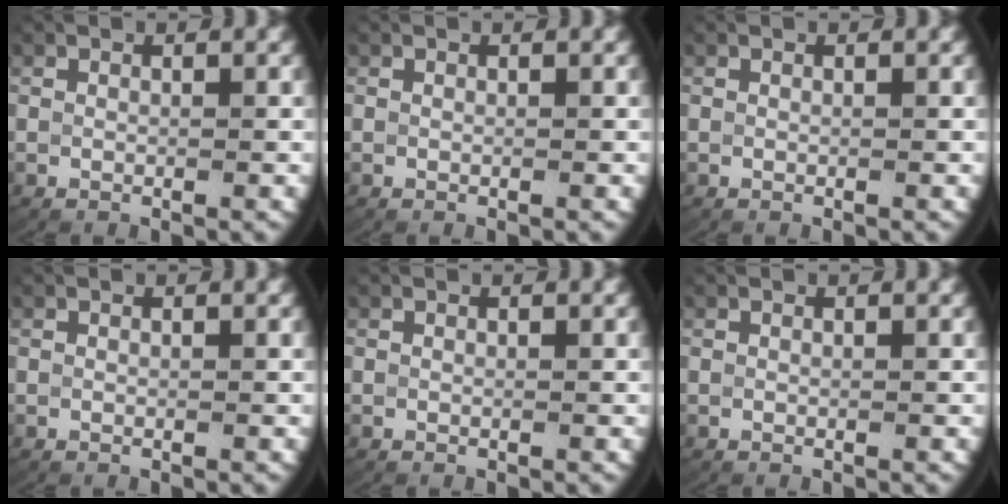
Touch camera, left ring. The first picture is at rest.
{"total": 0.0}
{"total": 0.0}
{"total": 0.0}
{"total": 0.0}
{"total": 0.0}